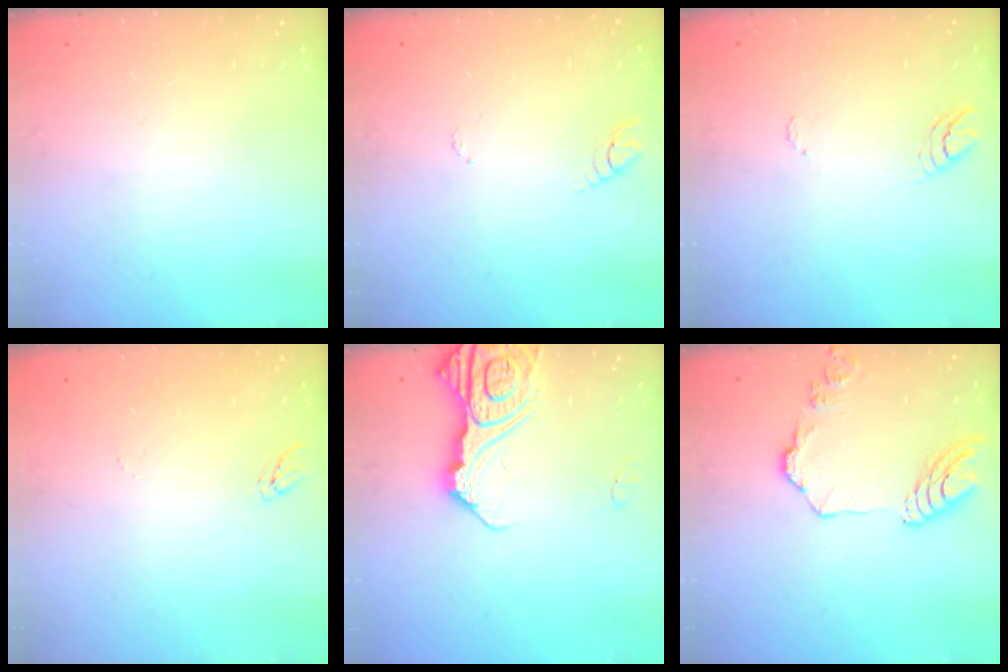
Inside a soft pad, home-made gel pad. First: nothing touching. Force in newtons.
{"total": 2.9, "press": 2.9, "slide": 0.4}
{"total": 3.7, "press": 3.6, "slide": 0.3}
{"total": 4.7, "press": 4.6, "slide": 0.4}
{"total": 16.0, "press": 15.9, "slide": 1.9}
{"total": 12.4, "press": 12.3, "slide": 1.5}